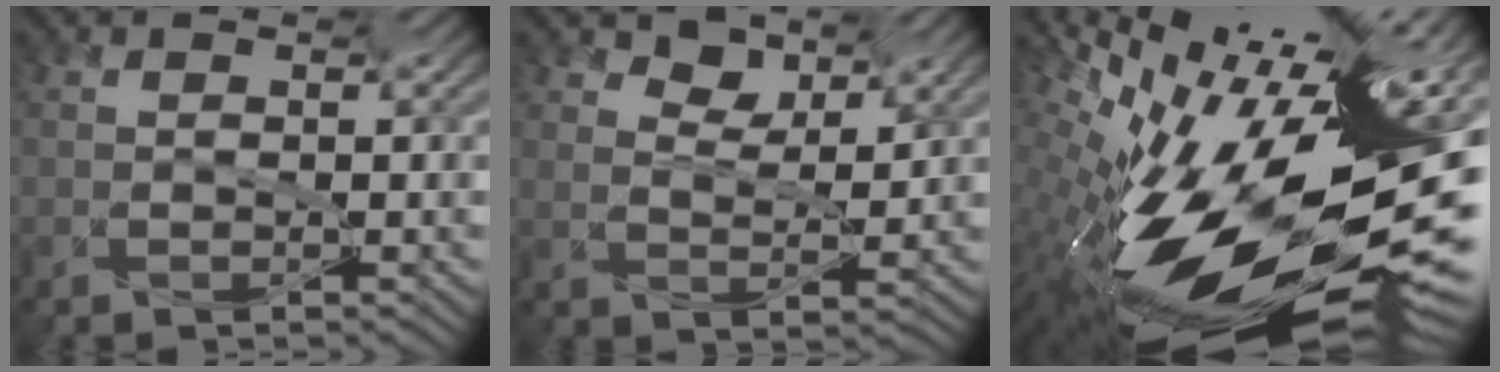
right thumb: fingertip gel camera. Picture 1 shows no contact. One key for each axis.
{"total": 3.9, "fx": 3.2, "fy": 1.3, "fz": 1.8, "tx": -0.027, "ty": -0.006, "tz": 0.055}
{"total": 16.0, "fx": -2.6, "fy": 5.1, "fz": 15.0, "tx": -0.224, "ty": 0.008, "tz": -0.048}